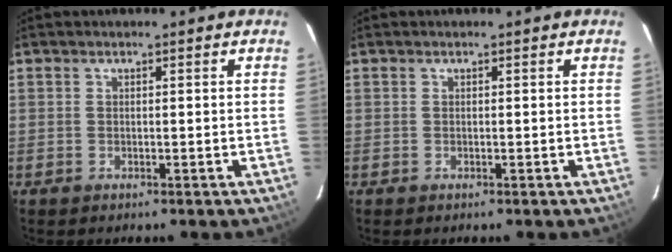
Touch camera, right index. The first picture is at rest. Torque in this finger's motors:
{"motor_torque": [0.00, 0.00, 0.00, 0.00]}